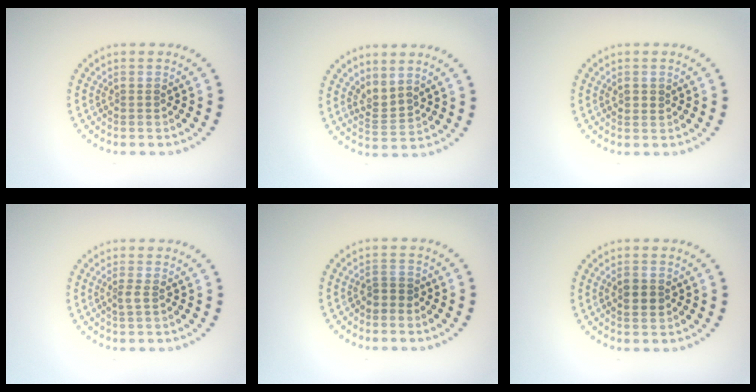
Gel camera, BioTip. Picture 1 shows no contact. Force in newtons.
{"total": 2.1, "press": 1.4, "slide": 1.5}
{"total": 1.0, "press": 0.9, "slide": 0.4}
{"total": 1.1, "press": 0.8, "slide": 0.7}
{"total": 1.3, "press": 1.1, "slide": 0.6}
{"total": 2.3, "press": 2.3, "slide": 0.0}